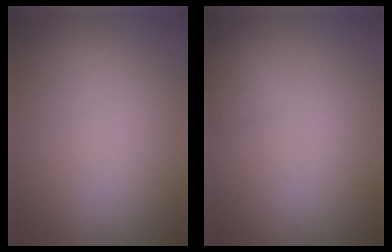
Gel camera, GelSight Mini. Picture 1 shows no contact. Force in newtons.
{"total": 1.4, "press": 1.4, "slide": 0.1}